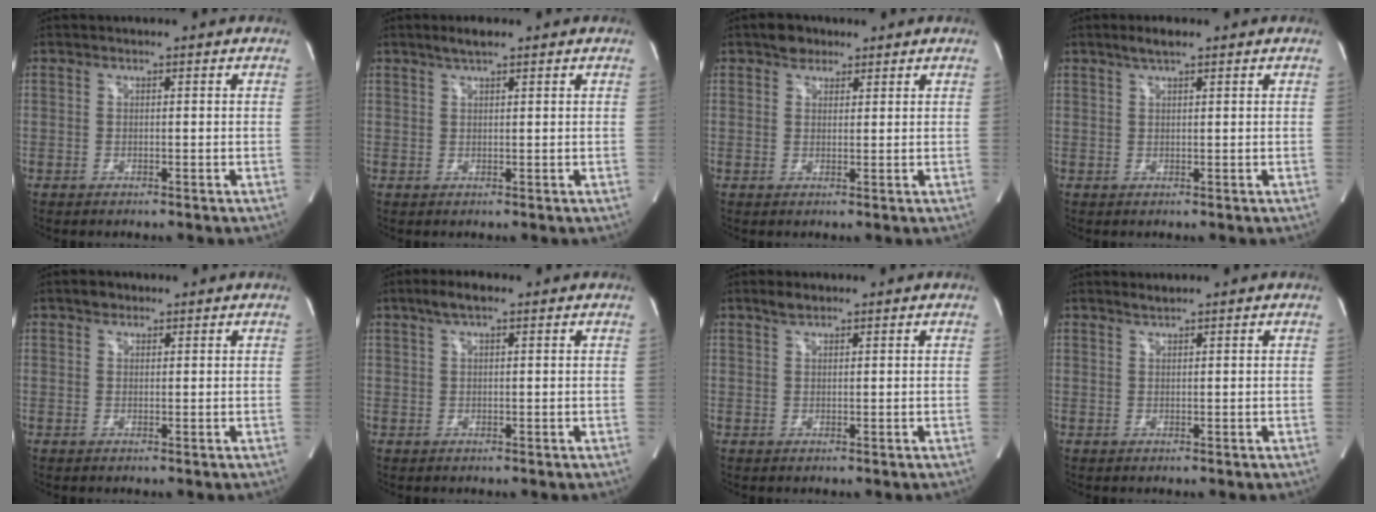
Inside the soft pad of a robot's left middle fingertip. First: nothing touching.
{"total": 2.4, "force": [1.8, 0.4, 1.6], "torque": [-0.036, 0.008, 0.033]}
{"total": 2.8, "force": [2.0, 1.8, 0.8], "torque": [-0.014, 0.009, 0.030]}
{"total": 2.5, "force": [1.9, 0.4, 1.7], "torque": [-0.039, 0.007, 0.034]}
{"total": 1.6, "force": [1.1, 1.1, 0.4], "torque": [-0.009, 0.007, 0.016]}
{"total": 3.4, "force": [2.1, 0.8, 2.5], "torque": [-0.055, 0.016, 0.040]}
{"total": 1.8, "force": [1.4, 0.7, 0.9], "torque": [-0.021, 0.005, 0.028]}
{"total": 0.9, "force": [0.9, -0.1, 0.2], "torque": [-0.007, 0.002, 0.019]}